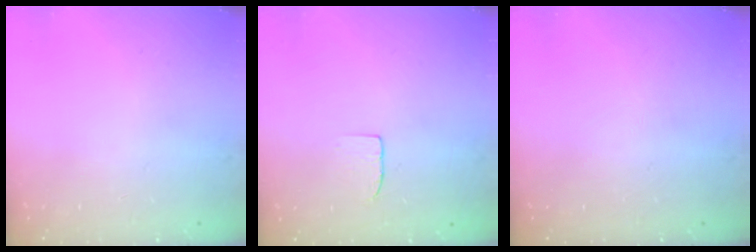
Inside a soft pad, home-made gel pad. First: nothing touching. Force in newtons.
{"total": 3.9, "press": 3.9, "slide": 0.3}
{"total": 0.0}